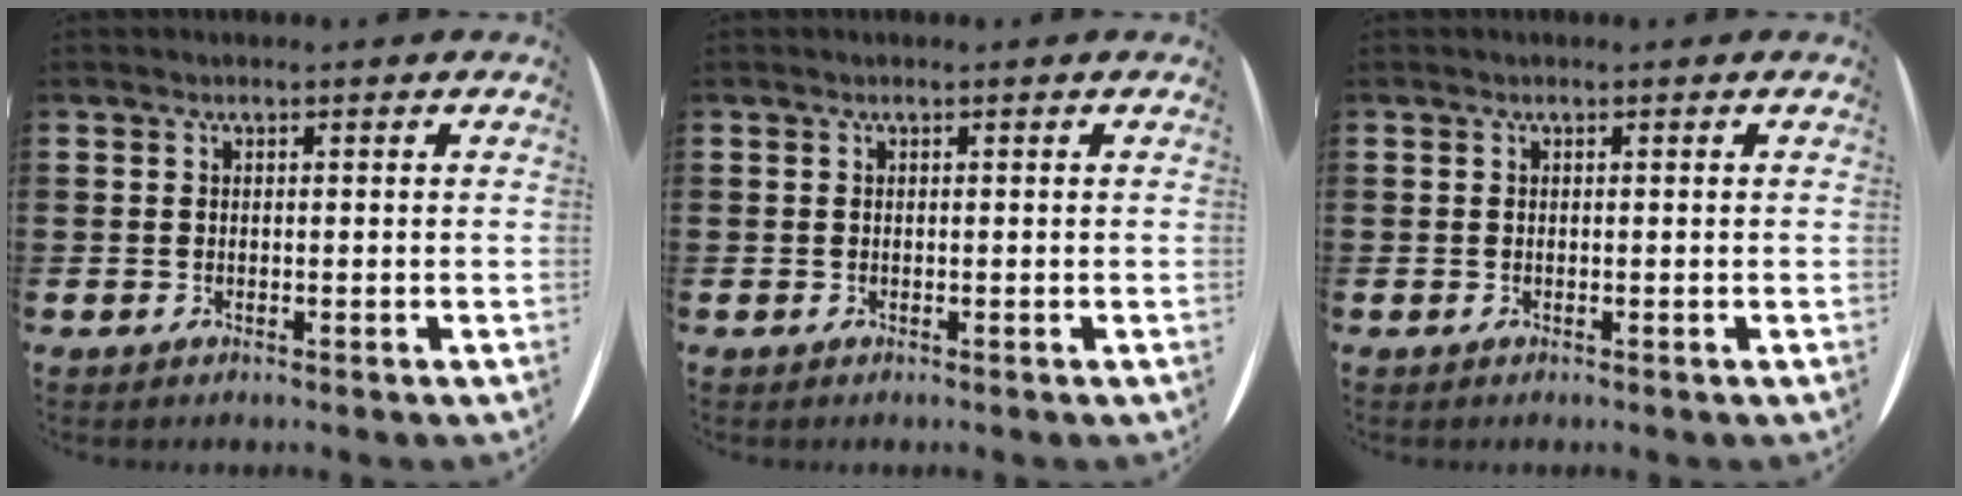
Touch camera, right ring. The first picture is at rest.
{"total": 0.0}
{"total": 0.0}